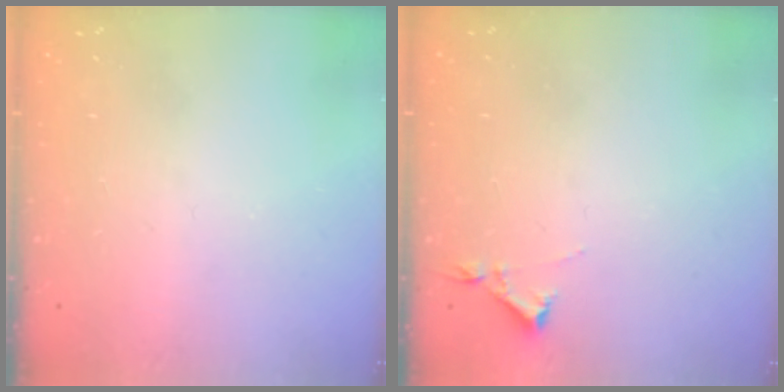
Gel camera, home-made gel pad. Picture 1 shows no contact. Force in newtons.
{"total": 2.9, "press": 2.9, "slide": 0.5}